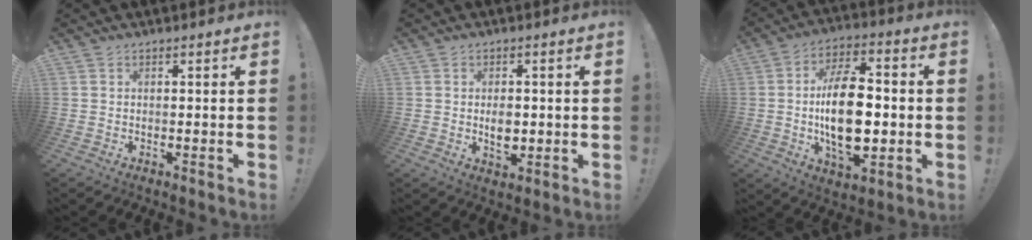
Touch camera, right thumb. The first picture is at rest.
{"total": 5.2, "force": [-0.2, 4.1, 3.1], "torque": [-0.020, -0.005, -0.005]}
{"total": 19.9, "force": [-1.4, 10.9, 16.6], "torque": [-0.300, 0.000, -0.026]}